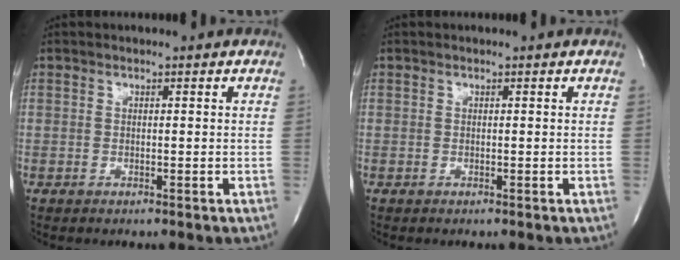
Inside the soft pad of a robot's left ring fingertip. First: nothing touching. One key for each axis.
{"total": 0.0}